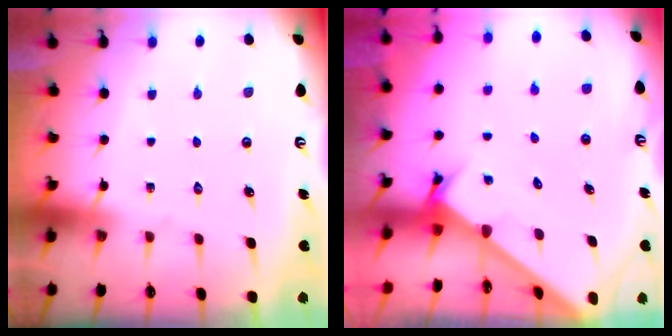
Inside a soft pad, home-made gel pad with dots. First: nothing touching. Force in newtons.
{"total": 2.4, "press": 2.4, "slide": 0.1}